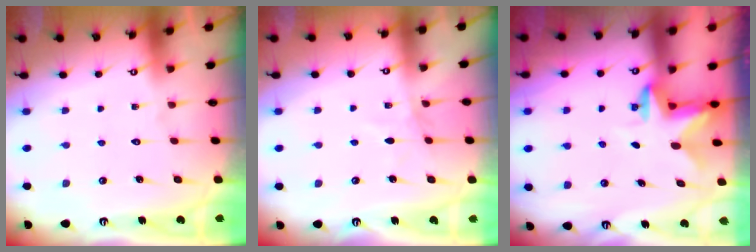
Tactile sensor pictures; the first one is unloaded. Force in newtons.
{"total": 2.6, "press": 2.6, "slide": 0.3}
{"total": 2.7, "press": 2.7, "slide": 0.5}